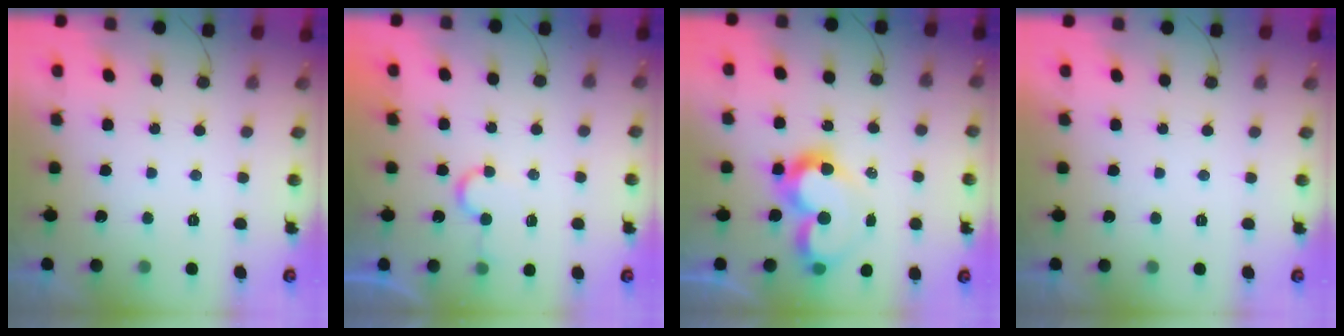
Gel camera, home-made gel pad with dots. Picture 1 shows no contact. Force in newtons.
{"total": 6.9, "press": 6.9, "slide": 0.6}
{"total": 12.4, "press": 12.3, "slide": 1.4}
{"total": 1.7, "press": 1.7, "slide": 0.0}